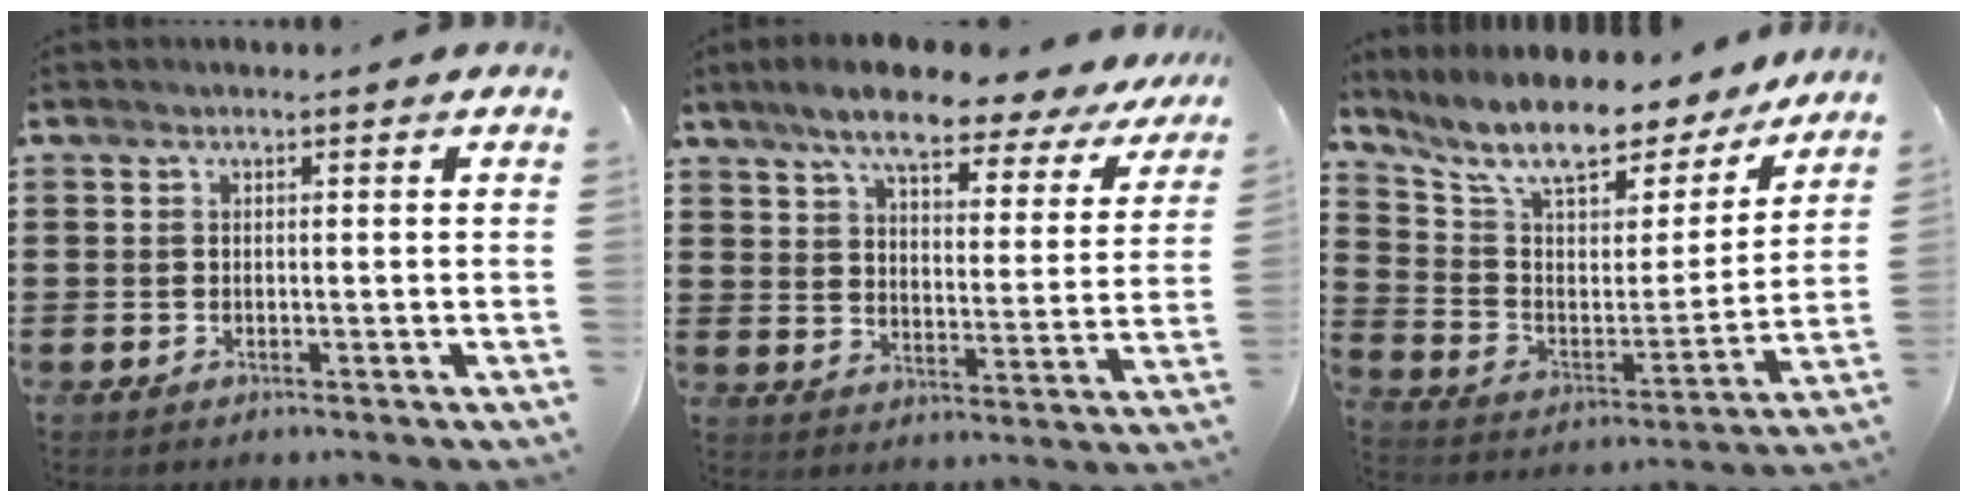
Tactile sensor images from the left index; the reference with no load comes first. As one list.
[{"total": 8.6, "force": [7.1, 1.4, 4.6], "torque": [-0.111, -0.031, 0.119]}, {"total": 11.0, "force": [9.4, 2.3, 5.2], "torque": [-0.136, -0.062, 0.159]}]